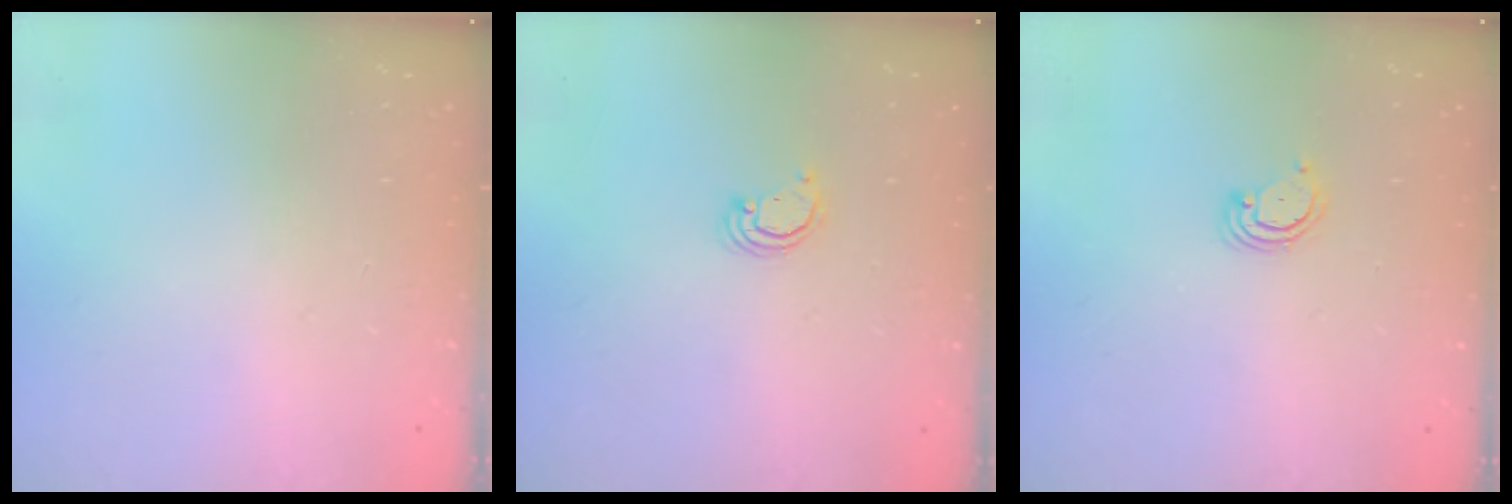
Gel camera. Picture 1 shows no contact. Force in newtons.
{"total": 2.1, "press": 2.1, "slide": 0.1}
{"total": 2.9, "press": 2.9, "slide": 0.3}